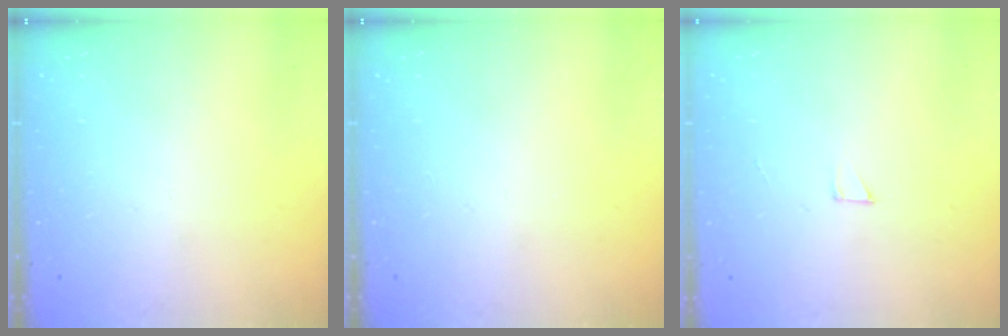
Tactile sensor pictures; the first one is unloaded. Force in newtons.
{"total": 0.0}
{"total": 2.0, "press": 2.0, "slide": 0.0}